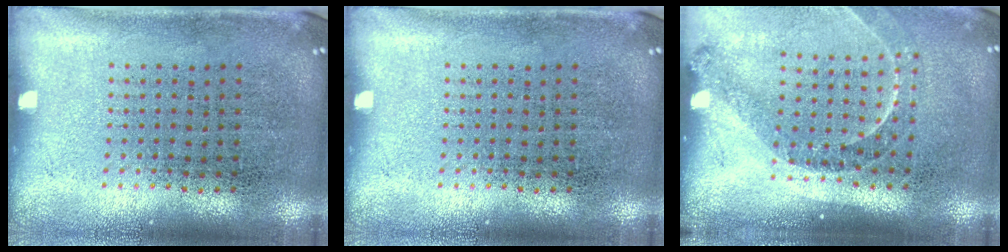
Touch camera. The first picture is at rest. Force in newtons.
{"total": 0.0}
{"total": 1.4, "press": 1.3, "slide": 0.5}